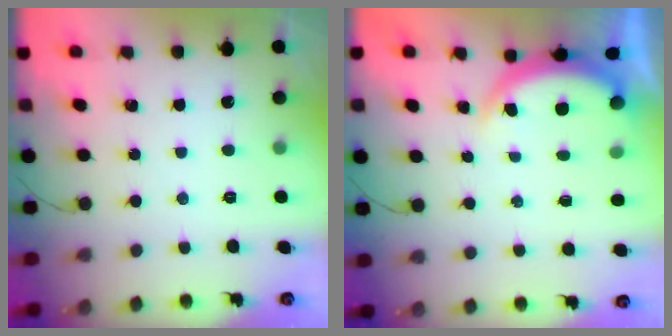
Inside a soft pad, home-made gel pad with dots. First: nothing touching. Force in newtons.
{"total": 5.5, "press": 5.5, "slide": 0.5}